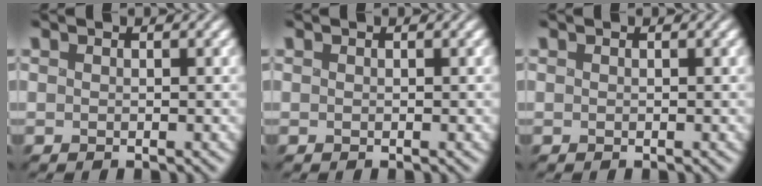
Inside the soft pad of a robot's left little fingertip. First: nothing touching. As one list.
[{"total": 0.0}, {"total": 0.0}]